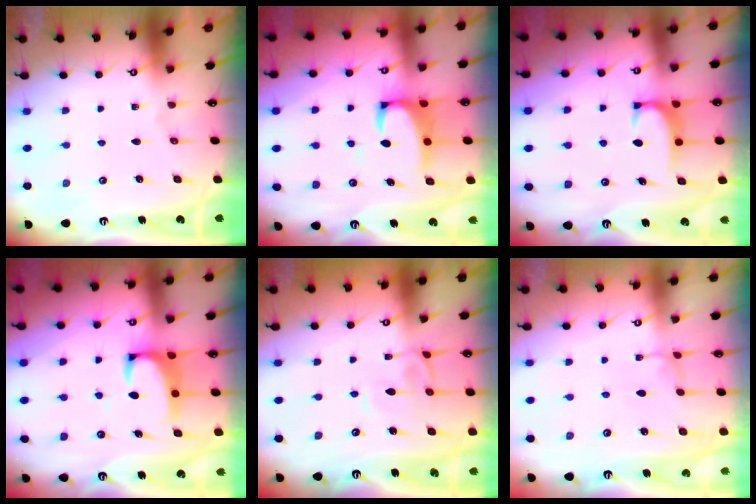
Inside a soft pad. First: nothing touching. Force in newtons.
{"total": 5.3, "press": 5.2, "slide": 0.9}
{"total": 1.6, "press": 1.6, "slide": 0.5}
{"total": 2.1, "press": 1.9, "slide": 1.0}
{"total": 2.1, "press": 2.0, "slide": 0.4}
{"total": 2.4, "press": 2.4, "slide": 0.3}